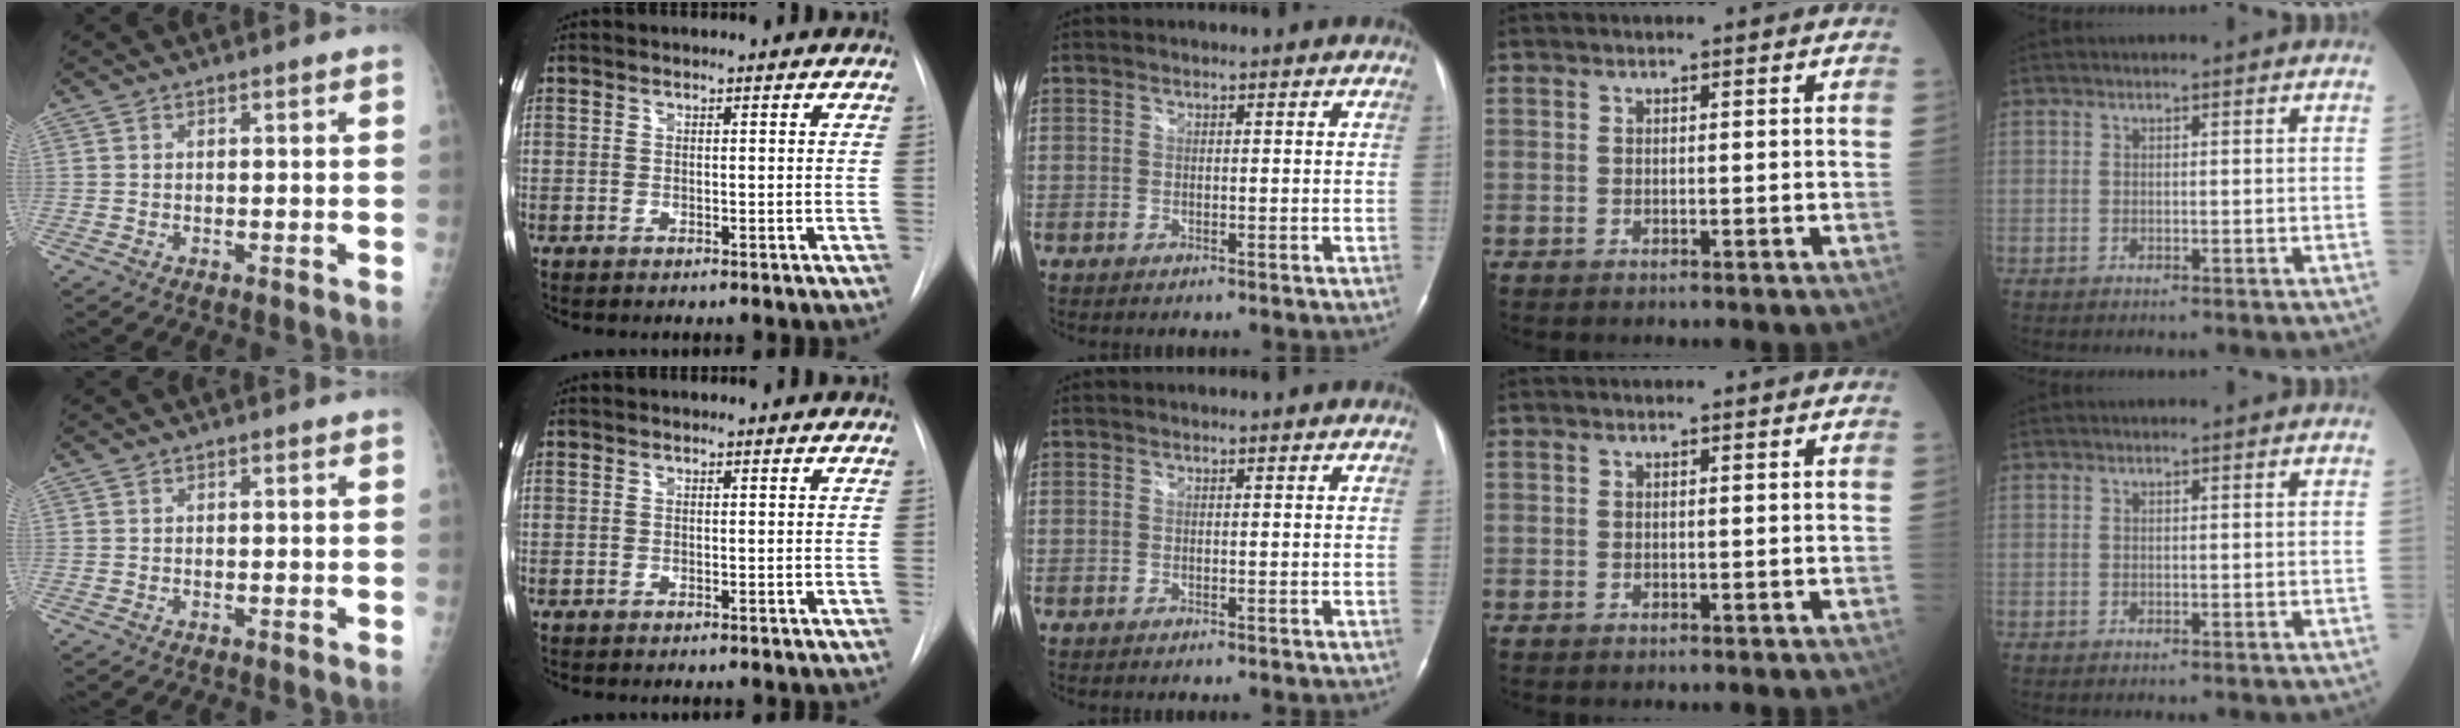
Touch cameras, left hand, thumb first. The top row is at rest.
{}